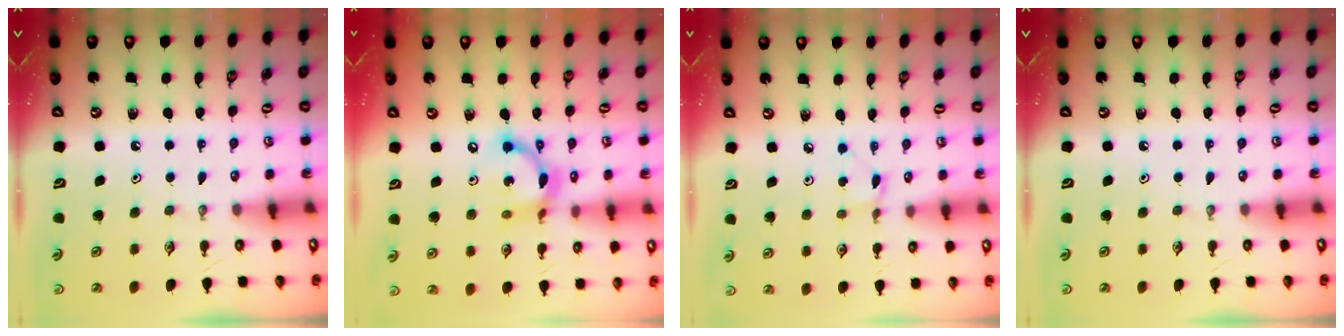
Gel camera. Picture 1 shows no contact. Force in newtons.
{"total": 12.4, "press": 12.4, "slide": 0.9}
{"total": 2.0, "press": 2.0, "slide": 0.2}
{"total": 0.0}